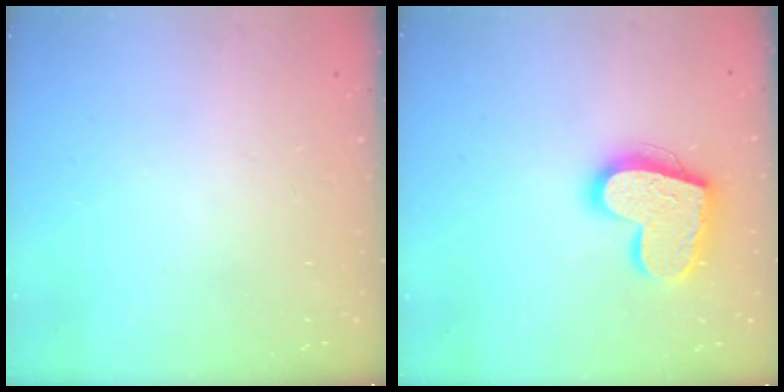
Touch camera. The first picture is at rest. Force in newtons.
{"total": 17.6, "press": 17.6, "slide": 1.4}